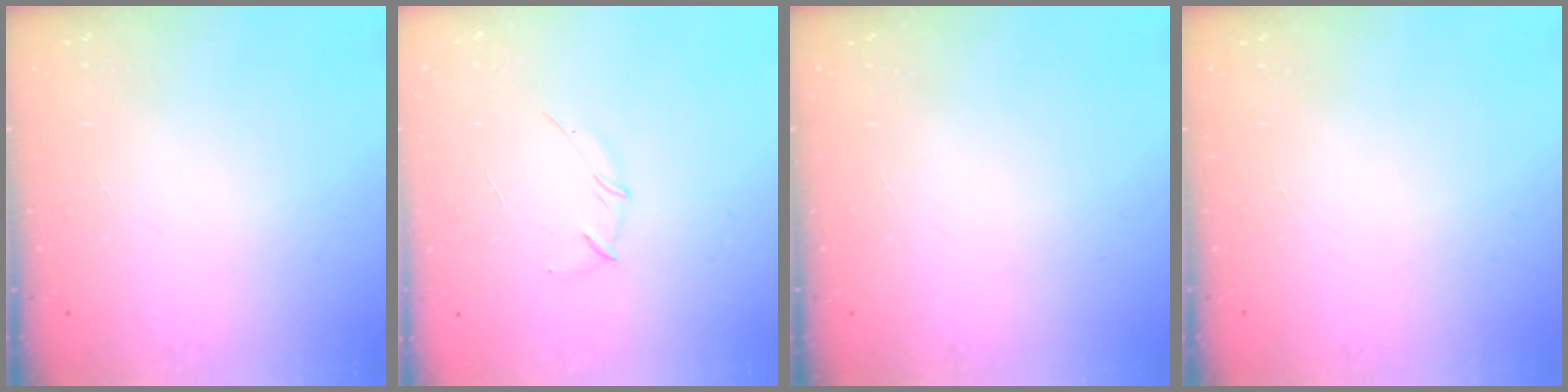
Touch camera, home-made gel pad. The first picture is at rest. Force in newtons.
{"total": 3.0, "press": 2.9, "slide": 0.8}
{"total": 0.0}
{"total": 0.0}